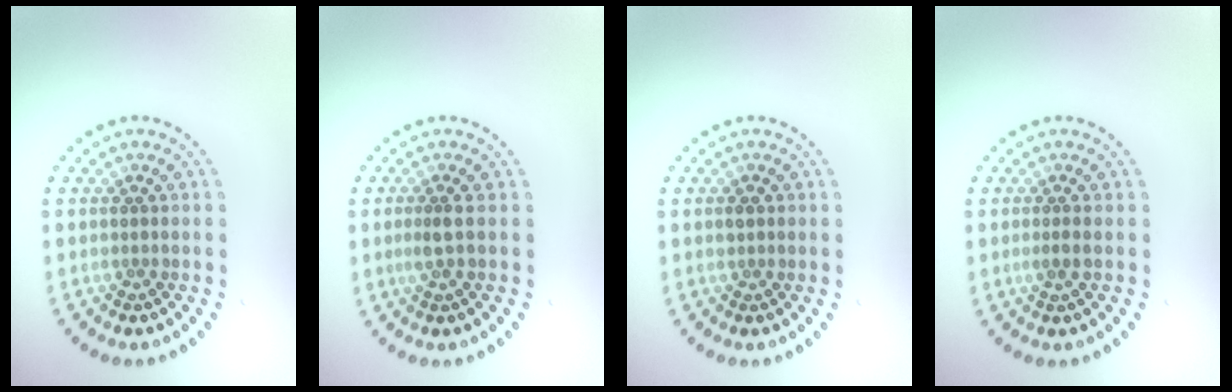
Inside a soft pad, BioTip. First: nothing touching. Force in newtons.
{"total": 1.6, "press": 1.3, "slide": 1.0}
{"total": 0.9, "press": 0.8, "slide": 0.1}
{"total": 0.8, "press": 0.5, "slide": 0.6}